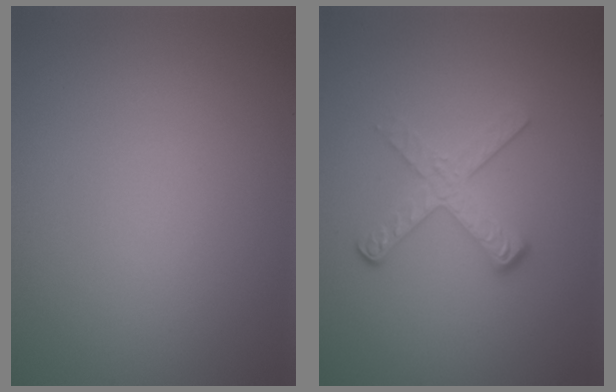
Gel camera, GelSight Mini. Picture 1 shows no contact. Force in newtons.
{"total": 3.5, "press": 2.4, "slide": 2.5}